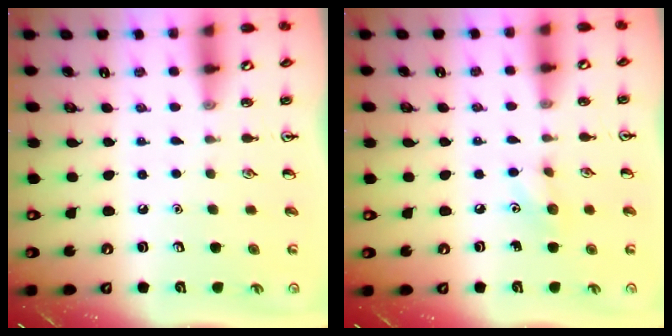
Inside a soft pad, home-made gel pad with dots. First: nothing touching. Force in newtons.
{"total": 6.1, "press": 5.8, "slide": 1.6}